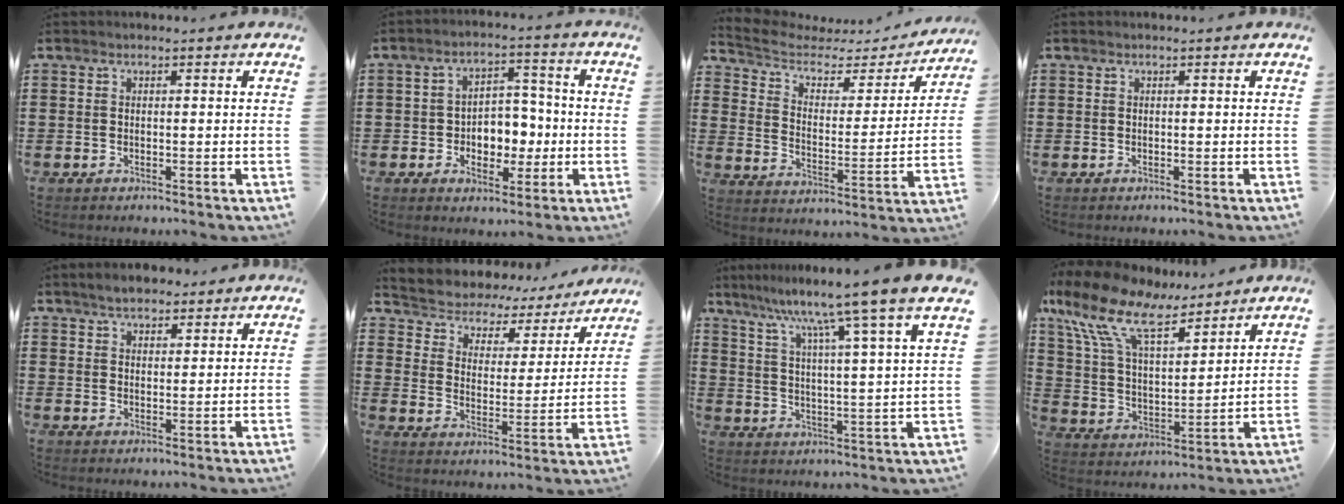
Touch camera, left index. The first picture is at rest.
{"total": 5.5, "force": [-0.9, 4.4, 3.1], "torque": [-0.054, 0.005, -0.022]}
{"total": 4.2, "force": [3.2, 2.2, 1.6], "torque": [-0.053, -0.022, 0.047]}
{"total": 0.0}
{"total": 3.5, "force": [3.1, 1.4, 1.0], "torque": [-0.027, 0.005, 0.058]}
{"total": 3.4, "force": [3.1, 1.4, 0.2], "torque": [-0.031, -0.028, 0.042]}
{"total": 9.0, "force": [7.7, -1.8, 4.3], "torque": [-0.101, -0.061, 0.116]}
{"total": 12.5, "force": [9.2, 4.1, 7.3], "torque": [-0.187, -0.043, 0.162]}